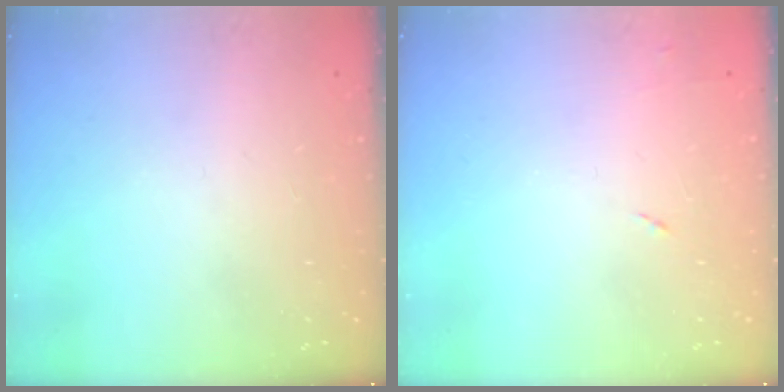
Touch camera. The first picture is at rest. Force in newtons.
{"total": 4.6, "press": 4.6, "slide": 0.6}